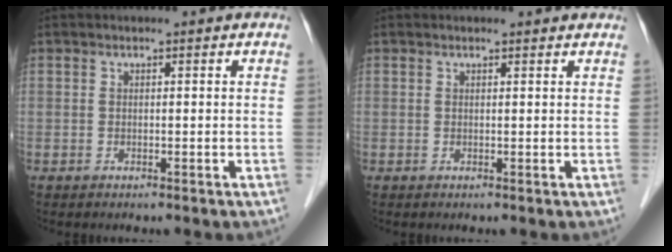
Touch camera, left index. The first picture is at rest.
{"total": 2.4, "force": [2.3, 0.4, 0.6], "torque": [-0.013, 0.013, 0.020]}